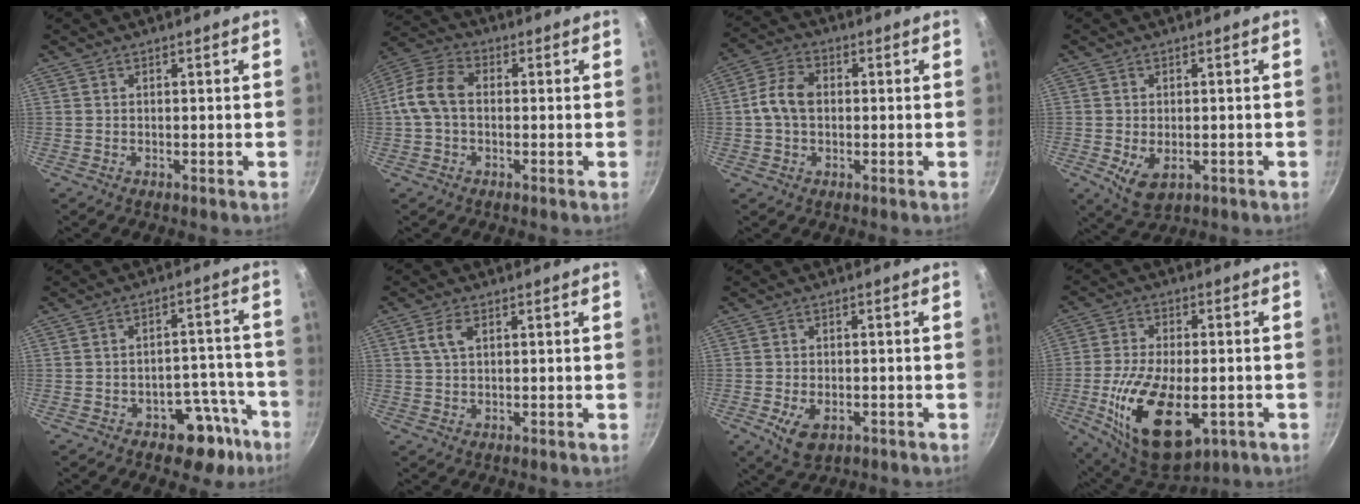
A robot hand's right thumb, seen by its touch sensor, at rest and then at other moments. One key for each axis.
{"total": 8.8, "fx": -0.1, "fy": 5.9, "fz": 6.5, "tx": -0.132, "ty": 0.028, "tz": -0.013}
{"total": 7.2, "fx": 0.1, "fy": 5.2, "fz": 5.1, "tx": -0.095, "ty": 0.019, "tz": -0.003}
{"total": 5.8, "fx": -1.7, "fy": 3.6, "fz": 4.3, "tx": -0.074, "ty": -0.004, "tz": -0.016}
{"total": 9.8, "fx": -5.8, "fy": 5.5, "fz": 5.6, "tx": -0.036, "ty": 0.055, "tz": -0.075}
{"total": 3.5, "fx": 1.3, "fy": 1.7, "fz": 2.7, "tx": -0.061, "ty": 0.006, "tz": 0.028}
{"total": 5.7, "fx": -2.1, "fy": 3.5, "fz": 4.0, "tx": -0.071, "ty": 0.001, "tz": -0.027}
{"total": 19.1, "fx": -5.4, "fy": 9.6, "fz": 15.6, "tx": -0.286, "ty": -0.006, "tz": -0.070}